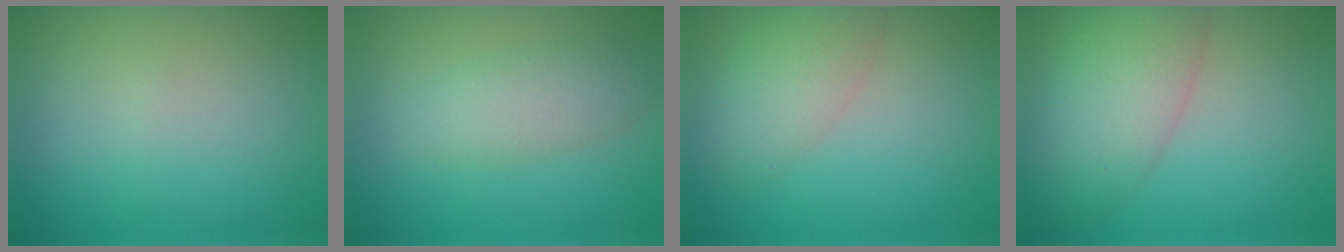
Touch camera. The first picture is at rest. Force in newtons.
{"total": 3.4, "press": 3.4, "slide": 0.1}
{"total": 3.9, "press": 3.9, "slide": 0.2}
{"total": 6.7, "press": 6.7, "slide": 0.5}